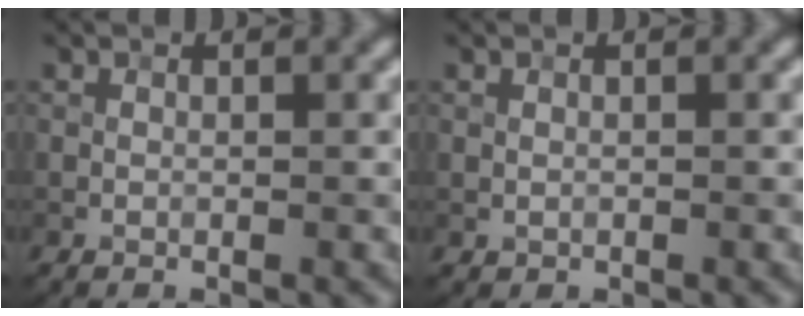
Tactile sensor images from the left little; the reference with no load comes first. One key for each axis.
{"total": 0.0}